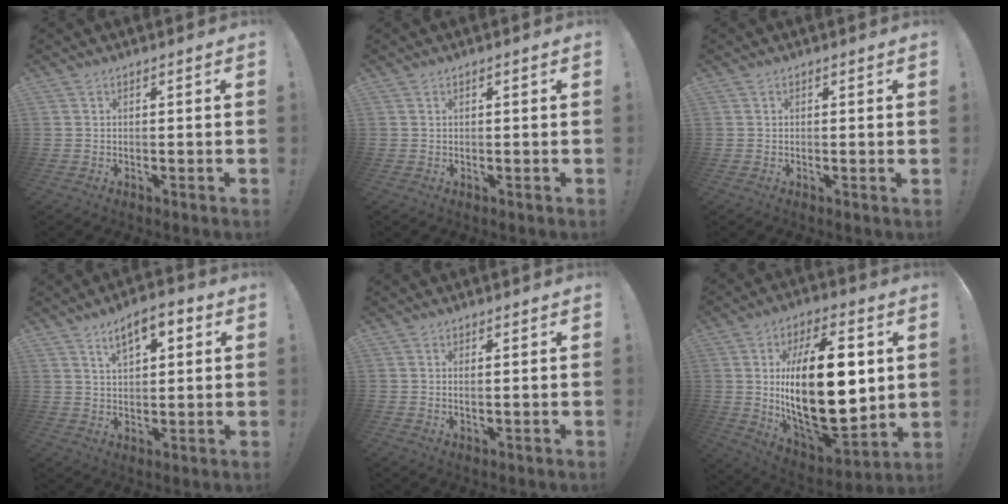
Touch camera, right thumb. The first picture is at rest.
{"total": 0.0}
{"total": 0.9, "force": [0.1, 0.1, 0.9], "torque": [-0.009, -0.003, -0.001]}
{"total": 8.3, "force": [4.2, 3.9, 6.0], "torque": [-0.082, -0.013, 0.070]}
{"total": 1.2, "force": [0.6, 0.0, 1.1], "torque": [-0.014, -0.003, 0.008]}
{"total": 29.8, "force": [3.2, 13.8, 26.2], "torque": [-0.480, -0.023, 0.058]}